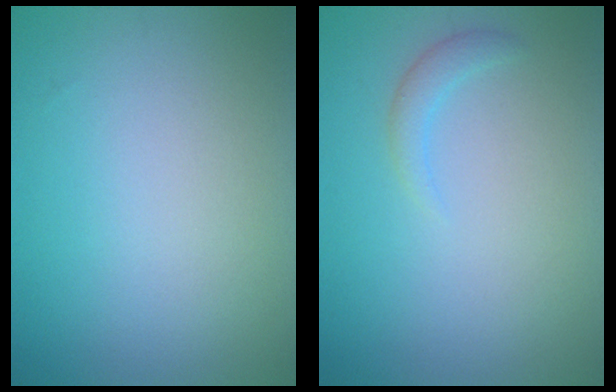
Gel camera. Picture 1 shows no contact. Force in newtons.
{"total": 1.3, "press": 1.3, "slide": 0.1}